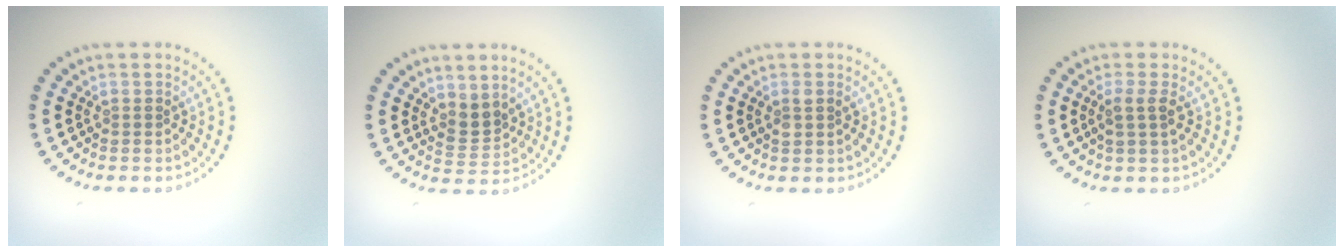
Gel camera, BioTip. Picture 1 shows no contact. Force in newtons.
{"total": 2.2, "press": 1.6, "slide": 1.5}
{"total": 1.2, "press": 1.1, "slide": 0.5}
{"total": 1.7, "press": 1.4, "slide": 0.9}